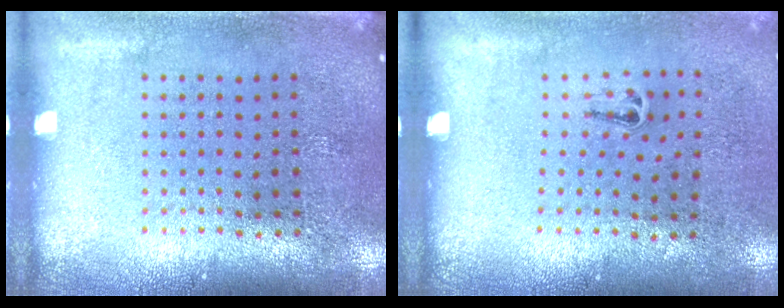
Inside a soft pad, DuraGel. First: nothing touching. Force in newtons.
{"total": 0.5, "press": 0.3, "slide": 0.4}